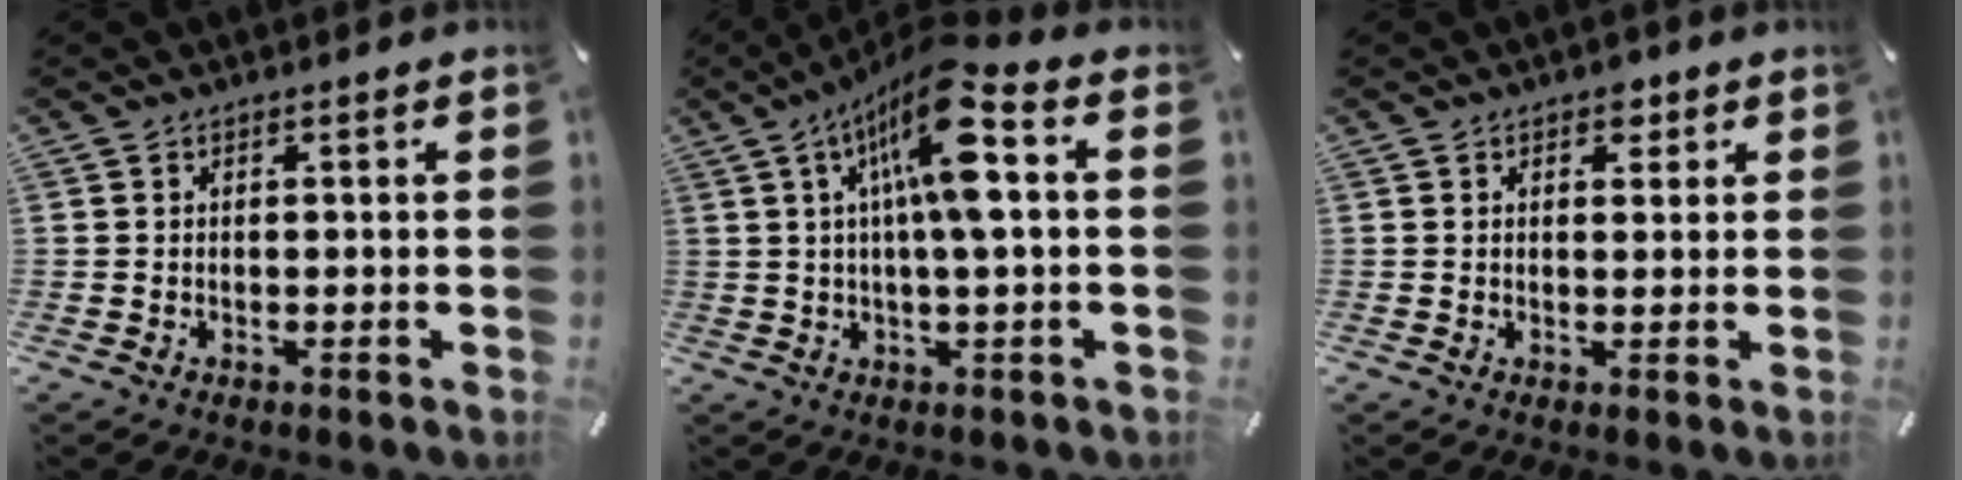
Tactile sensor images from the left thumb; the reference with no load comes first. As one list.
[{"total": 14.9, "force": [4.2, 3.1, 13.9], "torque": [-0.272, -0.010, 0.062]}, {"total": 2.8, "force": [1.5, 2.0, 1.3], "torque": [0.003, -0.007, 0.017]}]